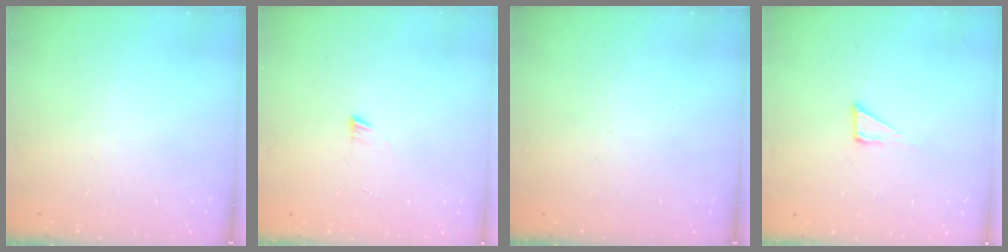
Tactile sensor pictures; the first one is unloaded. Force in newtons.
{"total": 3.5, "press": 3.4, "slide": 0.4}
{"total": 0.0}
{"total": 5.8, "press": 5.8, "slide": 0.2}